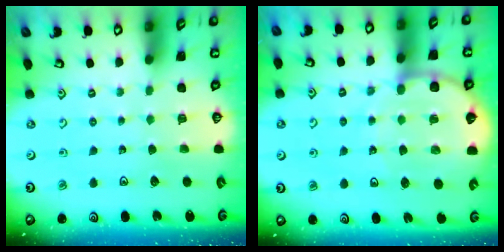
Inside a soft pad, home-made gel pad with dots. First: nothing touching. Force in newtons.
{"total": 9.3, "press": 9.0, "slide": 2.1}